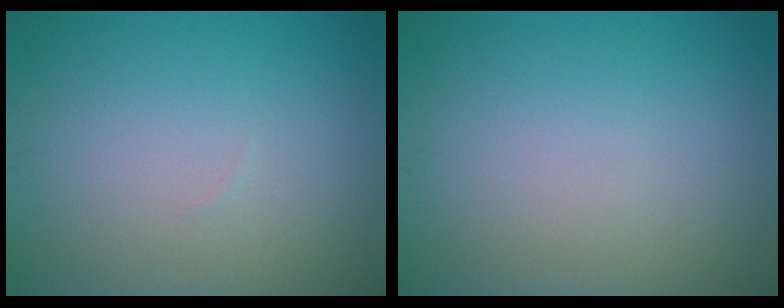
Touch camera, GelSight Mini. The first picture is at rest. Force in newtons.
{"total": 0.0}